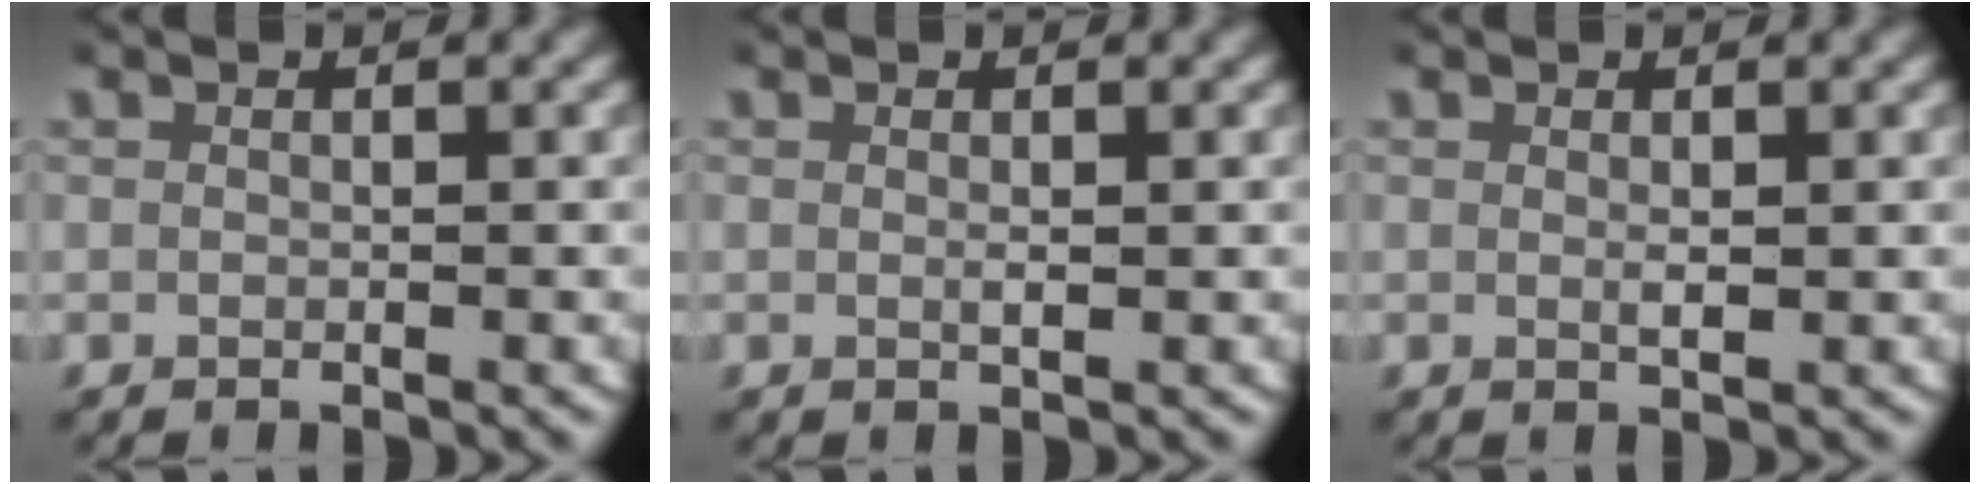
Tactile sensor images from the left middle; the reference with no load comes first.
{"total": 0.6, "force": [0.2, 0.0, 0.6], "torque": [-0.012, -0.004, 0.005]}
{"total": 0.8, "force": [0.3, 0.1, 0.8], "torque": [-0.015, -0.006, 0.007]}